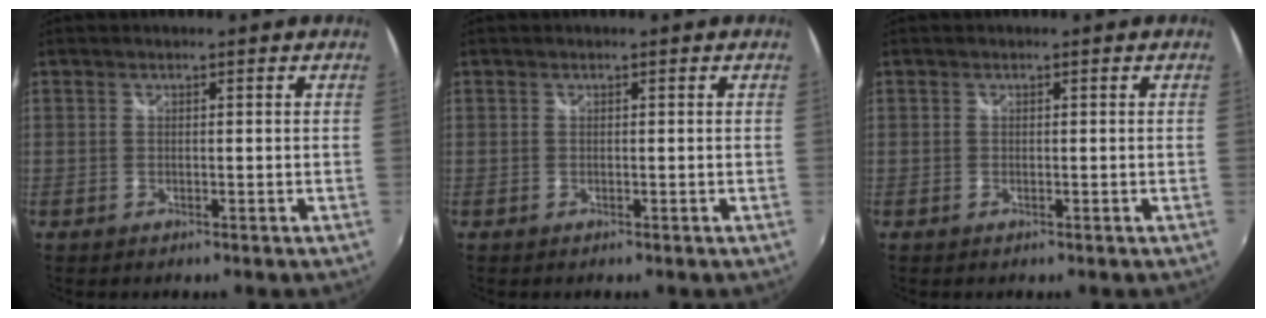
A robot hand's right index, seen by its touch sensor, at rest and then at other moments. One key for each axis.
{"total": 0.0}
{"total": 0.0}